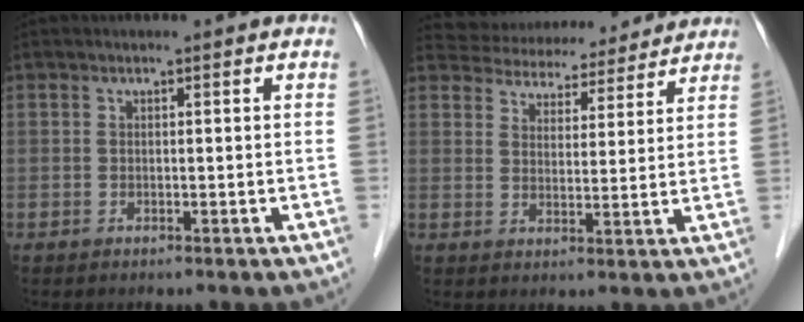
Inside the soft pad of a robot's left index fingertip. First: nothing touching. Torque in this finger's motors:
{"motor_torque": [-0.18, -0.96, 0.05, -0.03]}